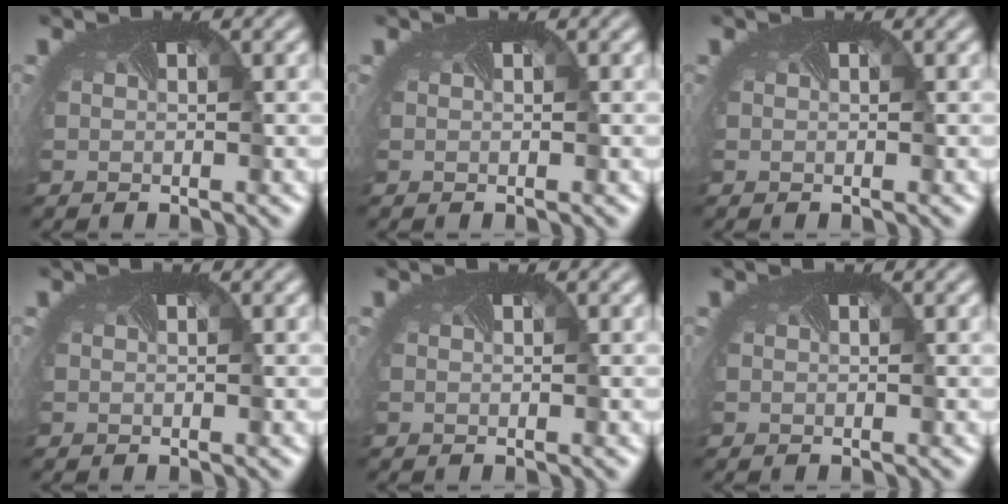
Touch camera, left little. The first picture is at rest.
{"total": 0.0}
{"total": 0.0}
{"total": 0.0}
{"total": 0.0}
{"total": 0.0}